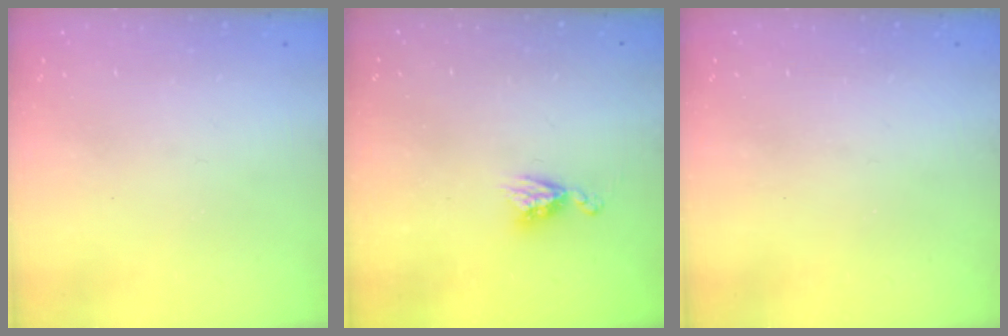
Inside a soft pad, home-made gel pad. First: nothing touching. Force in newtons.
{"total": 5.3, "press": 5.3, "slide": 0.5}
{"total": 0.0}